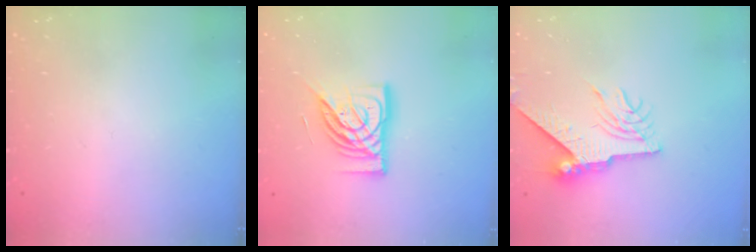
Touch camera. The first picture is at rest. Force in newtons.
{"total": 14.5, "press": 14.5, "slide": 1.0}
{"total": 9.2, "press": 9.1, "slide": 0.9}